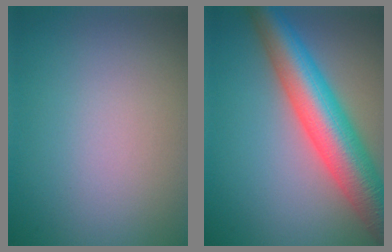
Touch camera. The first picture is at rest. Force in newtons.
{"total": 9.5, "press": 9.5, "slide": 0.3}